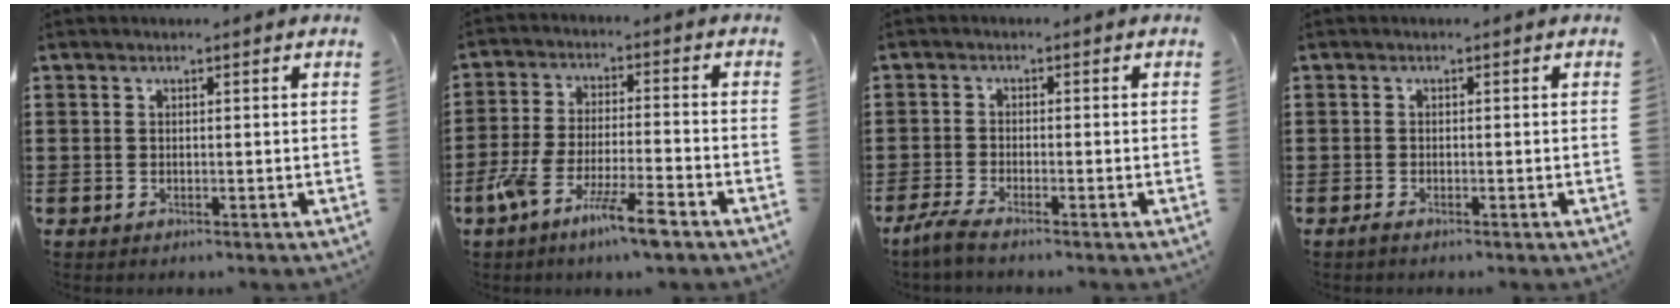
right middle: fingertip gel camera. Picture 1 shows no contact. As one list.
[{"total": 8.7, "force": [-6.2, 0.8, 6.1], "torque": [-0.129, -0.008, -0.119]}, {"total": 2.7, "force": [-2.2, -0.1, 1.6], "torque": [-0.043, -0.007, -0.047]}, {"total": 0.7, "force": [-0.6, 0.0, 0.4], "torque": [-0.011, -0.006, -0.010]}]